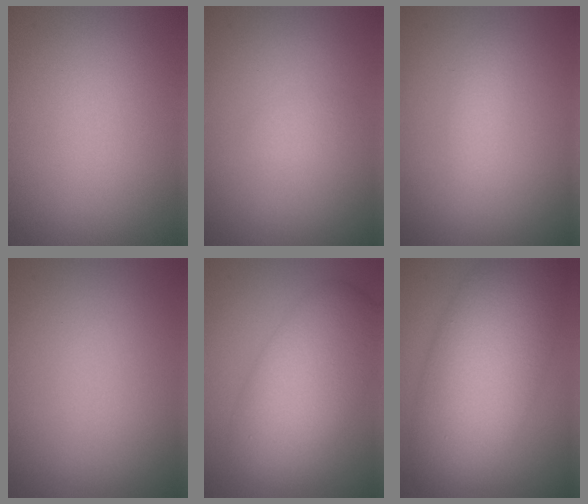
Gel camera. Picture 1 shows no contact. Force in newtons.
{"total": 0.8, "press": 0.8, "slide": 0.1}
{"total": 1.3, "press": 1.3, "slide": 0.1}
{"total": 0.0}
{"total": 8.0, "press": 8.0, "slide": 0.4}
{"total": 10.7, "press": 10.7, "slide": 0.5}